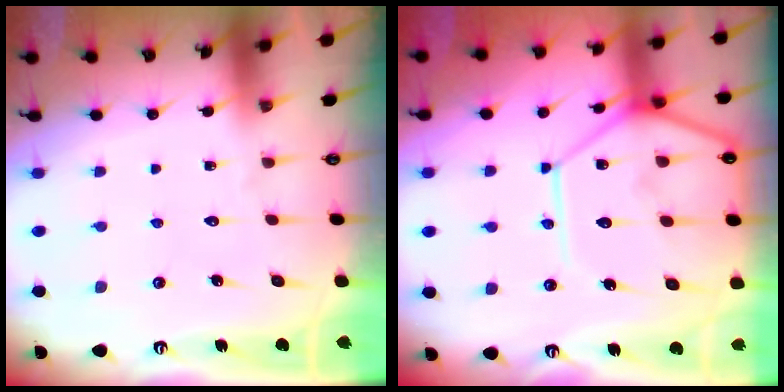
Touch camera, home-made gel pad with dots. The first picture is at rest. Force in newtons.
{"total": 16.4, "press": 16.3, "slide": 2.1}